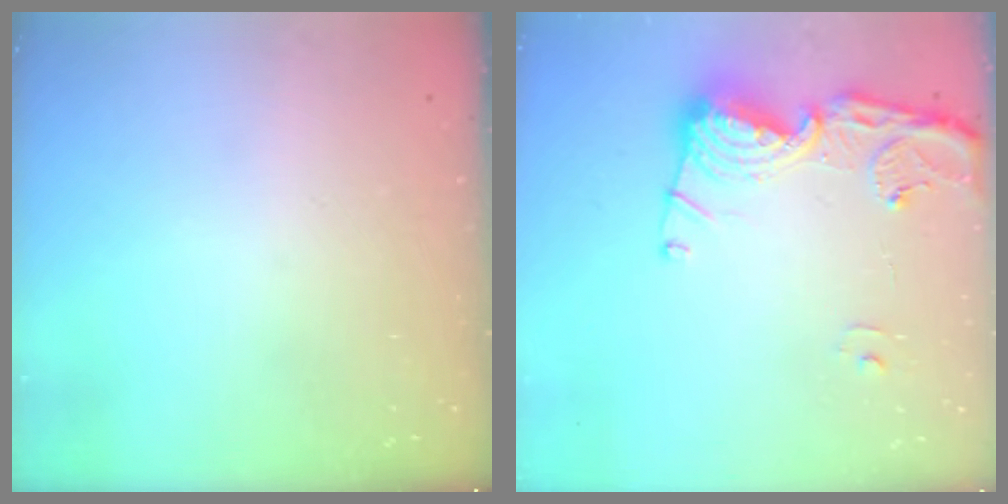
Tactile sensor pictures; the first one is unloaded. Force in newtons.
{"total": 14.8, "press": 14.7, "slide": 1.7}